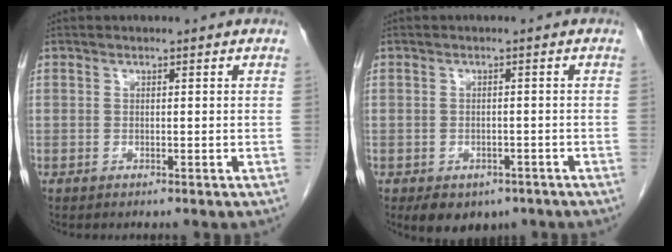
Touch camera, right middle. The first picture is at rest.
{"total": 6.4, "force": [-4.2, 4.0, 2.6], "torque": [-0.030, 0.004, -0.051]}